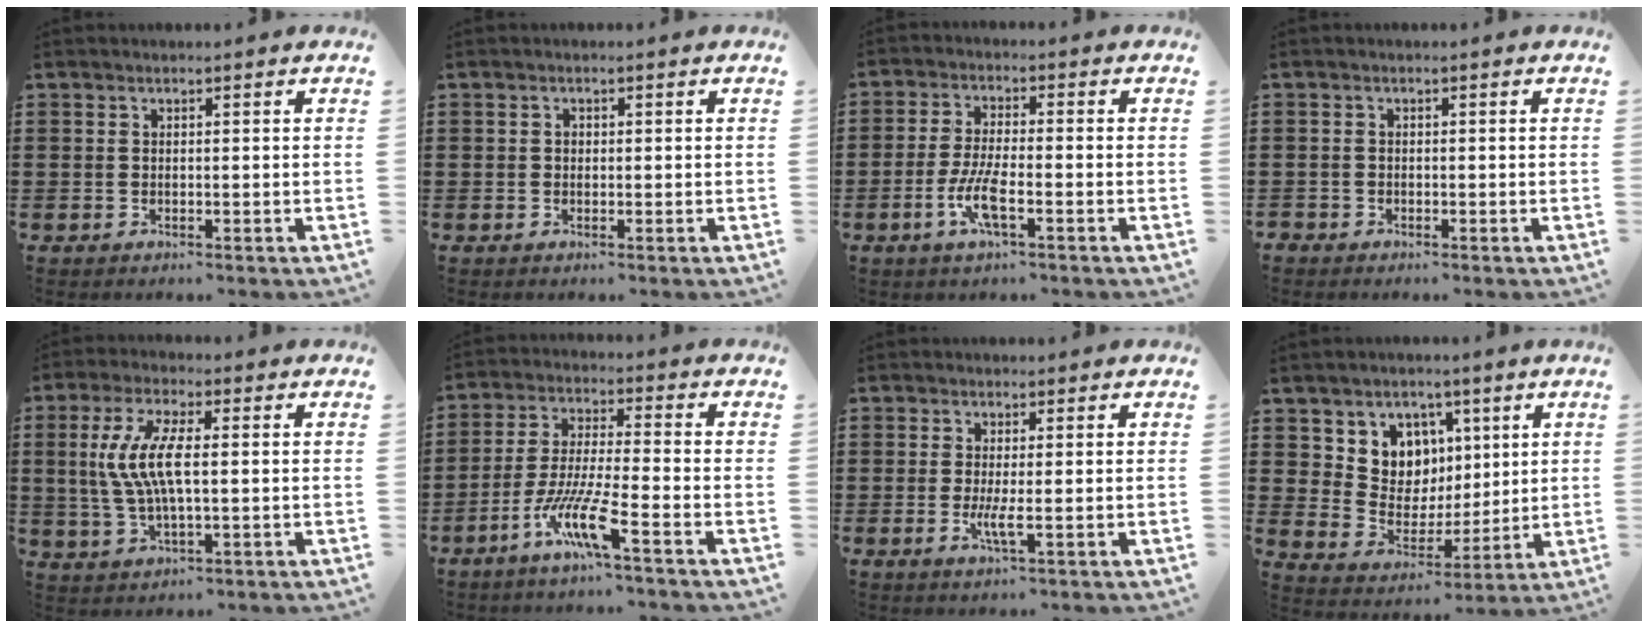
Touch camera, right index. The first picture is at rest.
{"total": 0.6, "force": [0.0, 0.5, 0.3], "torque": [-0.009, 0.001, 0.000]}
{"total": 5.8, "force": [-2.3, 1.3, 5.1], "torque": [-0.111, -0.010, -0.047]}
{"total": 0.8, "force": [-0.7, 0.3, -0.1], "torque": [0.001, 0.002, -0.016]}
{"total": 8.8, "force": [0.4, 2.8, 8.3], "torque": [-0.188, -0.005, -0.003]}
{"total": 9.7, "force": [-5.7, 0.7, 7.8], "torque": [-0.172, -0.010, -0.114]}
{"total": 2.9, "force": [-0.6, 0.1, 2.8], "torque": [-0.048, -0.006, -0.010]}
{"total": 6.9, "force": [3.3, 6.1, 0.2], "torque": [-0.046, -0.030, 0.061]}